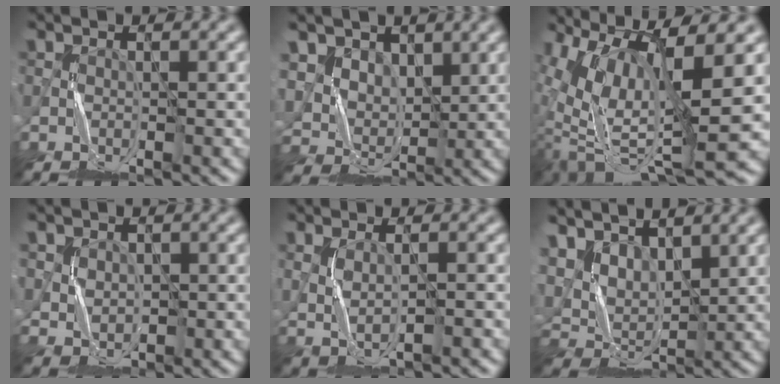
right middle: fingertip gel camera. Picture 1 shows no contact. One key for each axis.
{"total": 6.8, "fx": 3.9, "fy": 4.7, "fz": 2.9, "tx": -0.087, "ty": 0.000, "tz": 0.080}
{"total": 12.2, "fx": 1.3, "fy": 4.3, "fz": 11.4, "tx": -0.230, "ty": -0.003, "tz": 0.041}
{"total": 2.5, "fx": 0.9, "fy": 2.2, "fz": 0.7, "tx": -0.027, "ty": -0.005, "tz": 0.031}
{"total": 1.9, "fx": 0.0, "fy": 0.8, "fz": 1.7, "tx": -0.045, "ty": -0.003, "tz": 0.008}
{"total": 5.6, "fx": 4.2, "fy": 2.7, "fz": 2.6, "tx": -0.069, "ty": 0.005, "tz": 0.069}